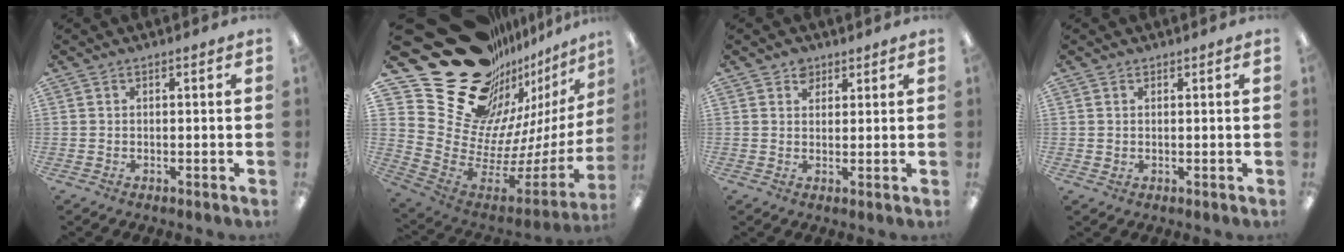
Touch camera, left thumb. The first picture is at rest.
{"total": 28.7, "force": [18.3, 17.3, 13.6], "torque": [-0.185, -0.172, 0.393]}
{"total": 3.0, "force": [2.2, 2.0, 0.6], "torque": [0.001, -0.006, 0.038]}
{"total": 1.0, "force": [0.7, 0.6, -0.1], "torque": [0.002, 0.002, 0.014]}